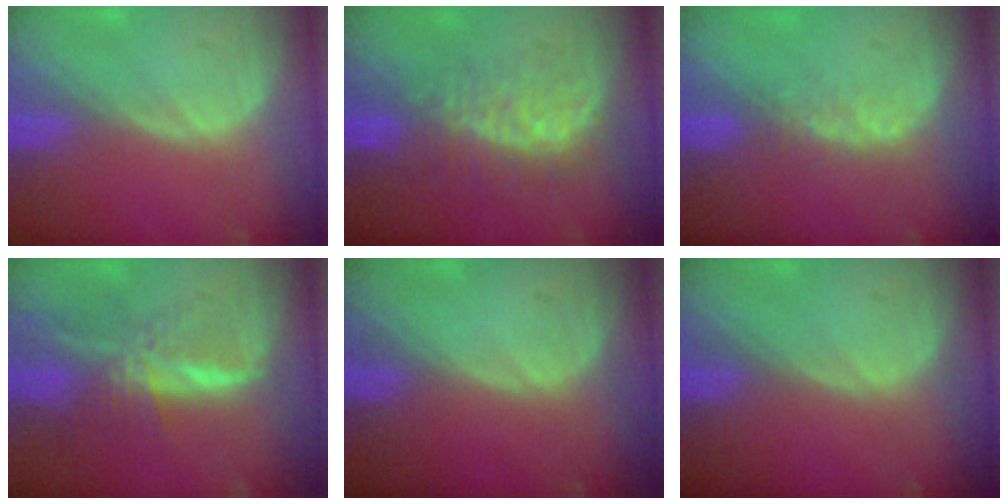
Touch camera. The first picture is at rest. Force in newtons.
{"total": 7.9, "press": 7.8, "slide": 1.1}
{"total": 2.8, "press": 2.4, "slide": 1.5}
{"total": 7.8, "press": 6.5, "slide": 4.3}
{"total": 0.0}
{"total": 0.0}